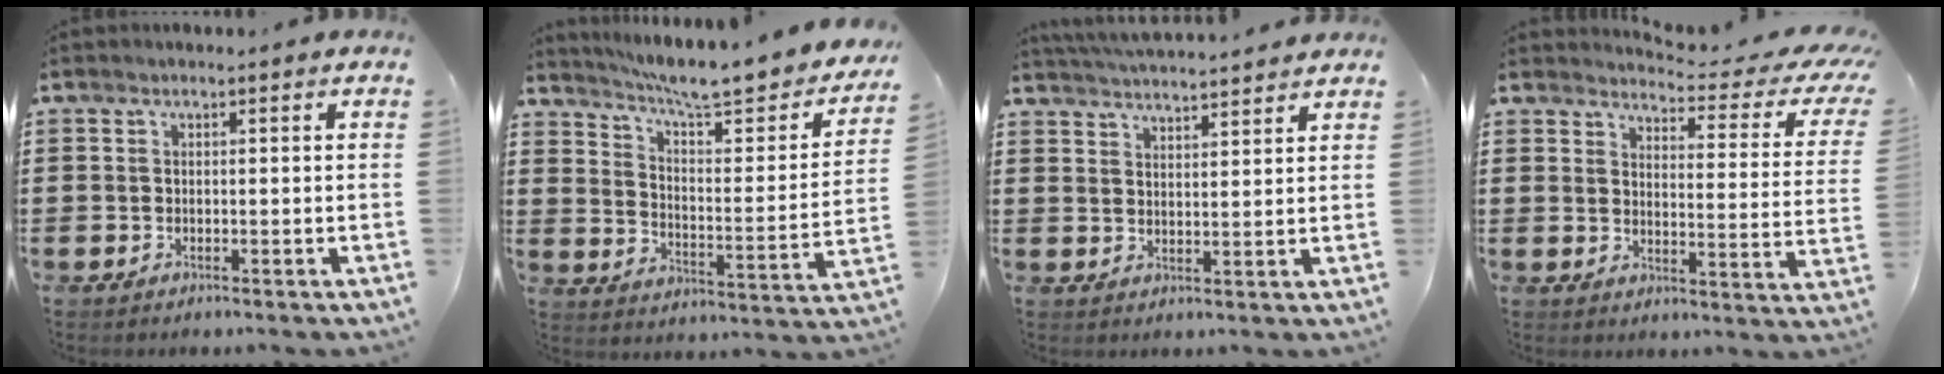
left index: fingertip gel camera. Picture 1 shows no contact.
{"total": 7.1, "force": [6.2, 0.3, 3.5], "torque": [-0.089, -0.049, 0.097]}
{"total": 3.9, "force": [3.9, -0.2, 0.3], "torque": [-0.020, -0.020, 0.069]}
{"total": 4.1, "force": [3.4, 0.5, 2.2], "torque": [-0.038, -0.035, 0.047]}